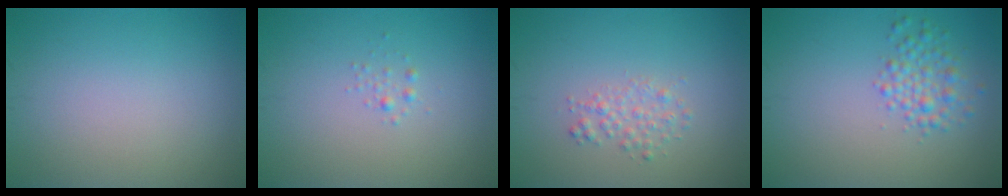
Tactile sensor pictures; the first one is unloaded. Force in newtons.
{"total": 0.6, "press": 0.6, "slide": 0.0}
{"total": 1.6, "press": 1.6, "slide": 0.1}
{"total": 2.5, "press": 2.5, "slide": 0.0}